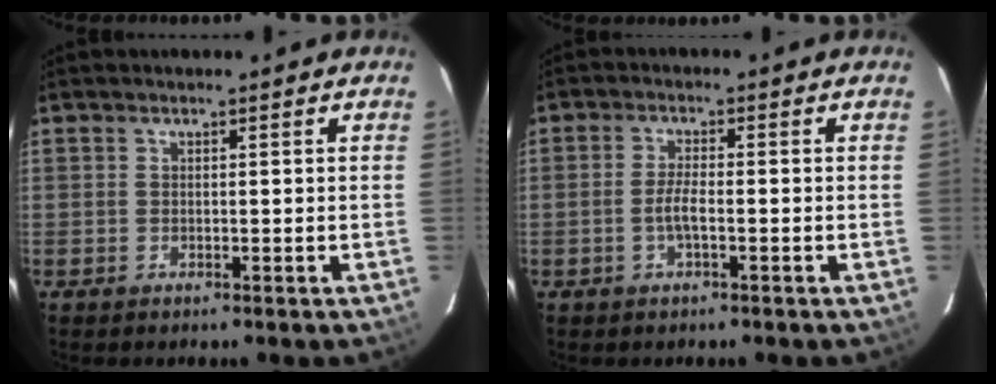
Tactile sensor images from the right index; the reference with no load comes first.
{"total": 3.1, "force": [-1.1, 0.5, 2.8], "torque": [-0.059, 0.002, -0.021]}